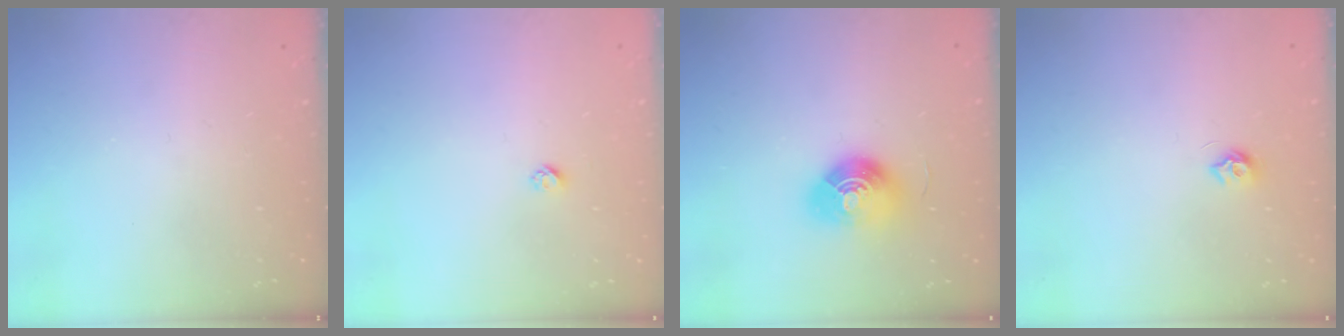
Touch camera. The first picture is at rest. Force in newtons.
{"total": 2.3, "press": 2.3, "slide": 0.2}
{"total": 10.4, "press": 10.4, "slide": 0.3}
{"total": 6.4, "press": 6.3, "slide": 0.6}